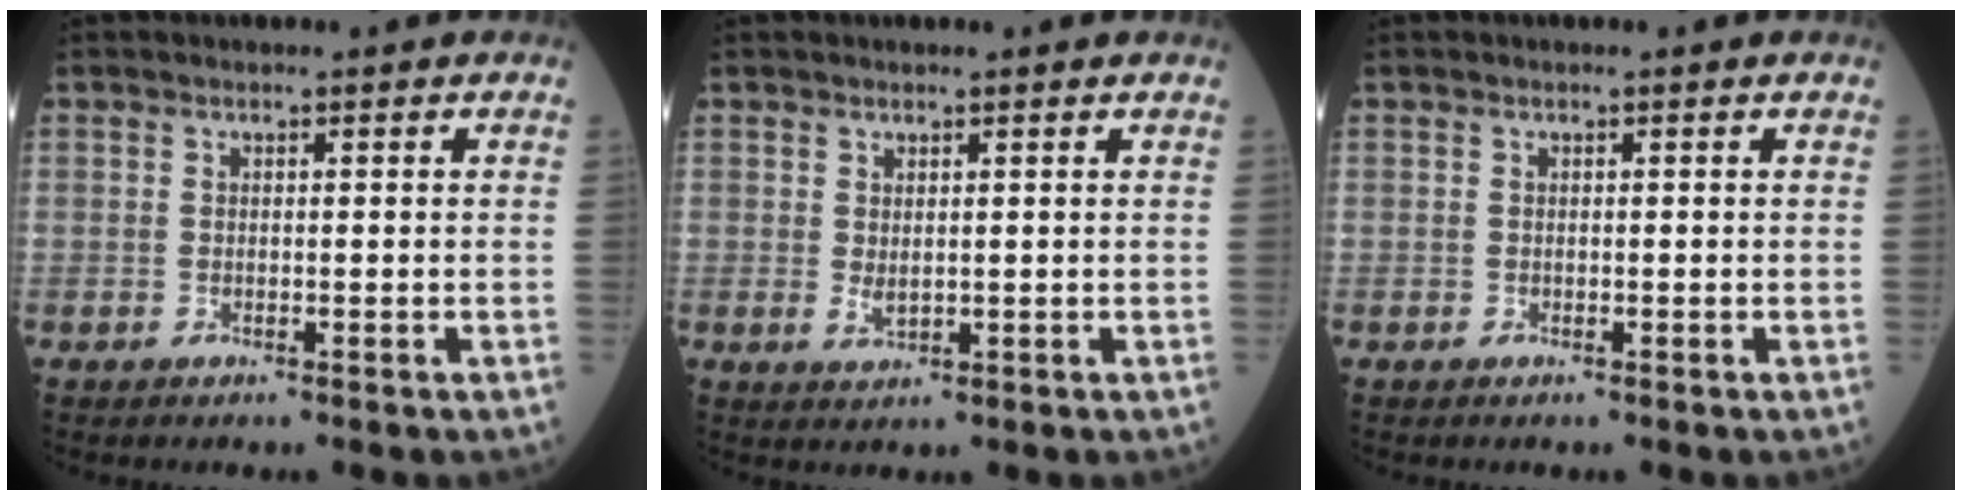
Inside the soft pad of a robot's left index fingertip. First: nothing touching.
{"total": 1.9, "force": [0.6, 0.8, 1.6], "torque": [-0.036, 0.001, 0.018]}
{"total": 0.0}